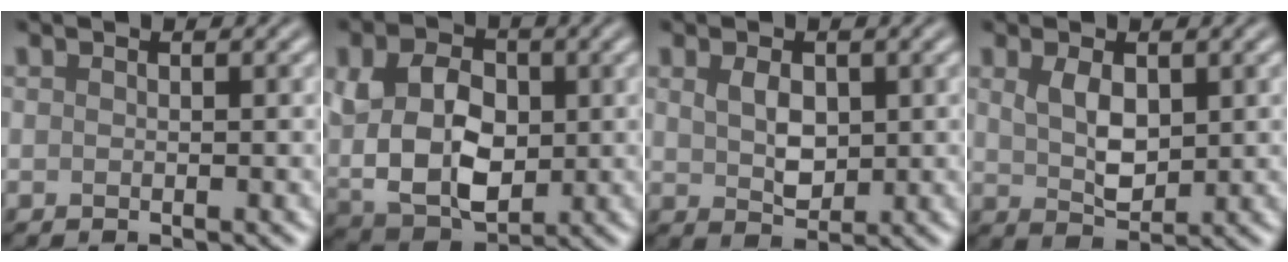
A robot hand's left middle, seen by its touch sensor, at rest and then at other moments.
{"total": 8.2, "force": [0.8, 5.7, 5.8], "torque": [-0.129, -0.008, 0.023]}
{"total": 2.6, "force": [0.6, 1.7, 1.9], "torque": [-0.044, 0.000, 0.018]}
{"total": 3.3, "force": [0.8, 1.9, 2.5], "torque": [-0.061, 0.001, 0.023]}